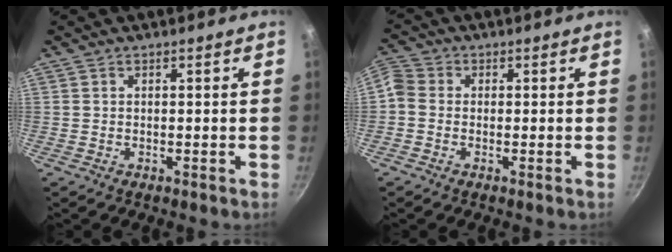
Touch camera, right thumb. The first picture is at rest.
{"total": 5.5, "force": [-0.7, 4.7, 2.7], "torque": [-0.066, 0.018, -0.030]}